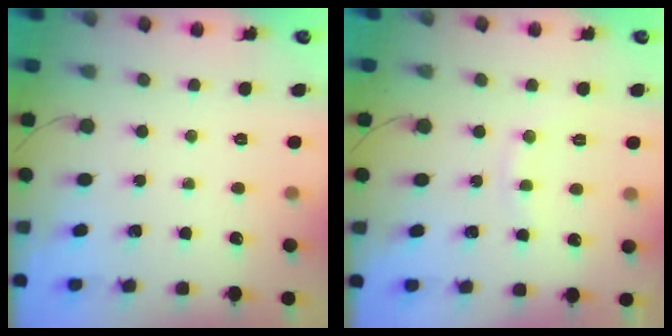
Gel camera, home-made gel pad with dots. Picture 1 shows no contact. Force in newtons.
{"total": 6.5, "press": 6.5, "slide": 0.8}